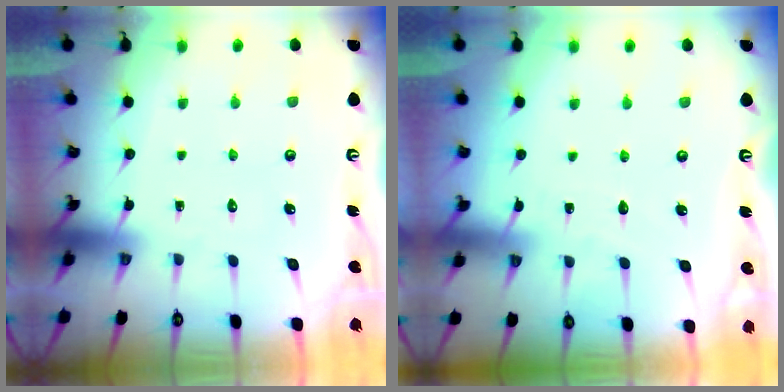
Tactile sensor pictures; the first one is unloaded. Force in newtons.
{"total": 2.7, "press": 2.7, "slide": 0.3}